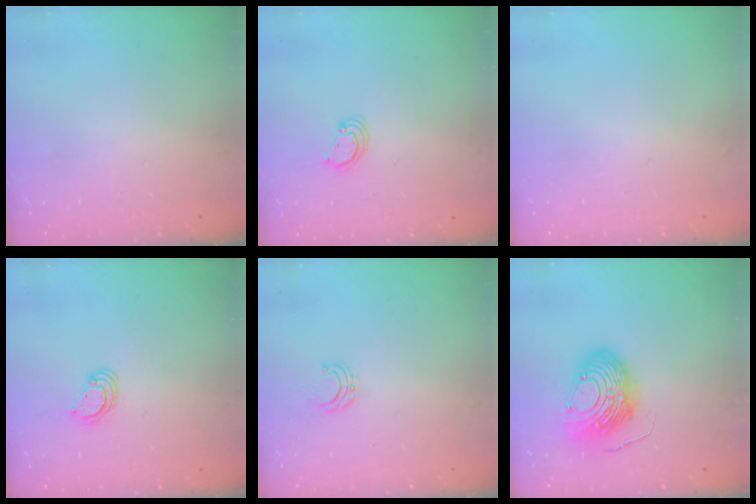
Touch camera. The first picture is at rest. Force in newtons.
{"total": 2.6, "press": 2.6, "slide": 0.3}
{"total": 0.0}
{"total": 3.9, "press": 3.9, "slide": 0.1}
{"total": 4.0, "press": 4.0, "slide": 0.3}
{"total": 13.8, "press": 13.7, "slide": 1.3}